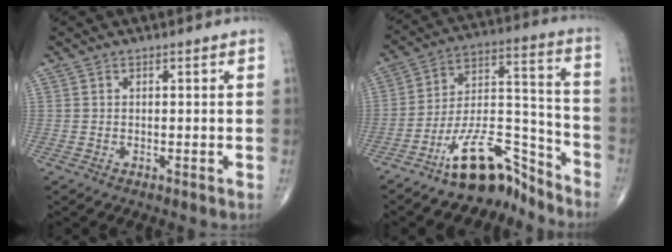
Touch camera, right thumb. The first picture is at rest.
{"total": 13.9, "force": [-11.1, 5.2, 6.6], "torque": [-0.090, 0.119, -0.195]}